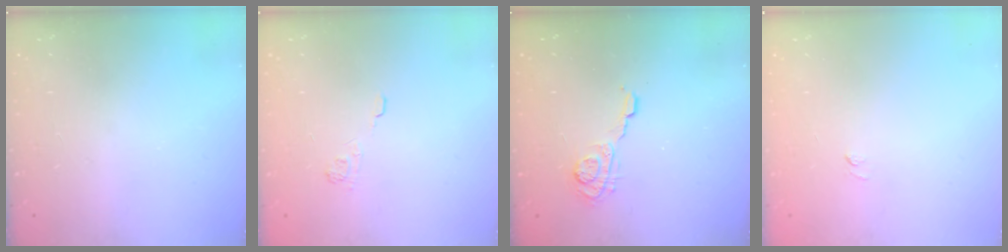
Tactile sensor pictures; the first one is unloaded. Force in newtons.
{"total": 2.3, "press": 1.8, "slide": 1.3}
{"total": 6.1, "press": 6.1, "slide": 0.7}
{"total": 3.3, "press": 3.1, "slide": 1.0}